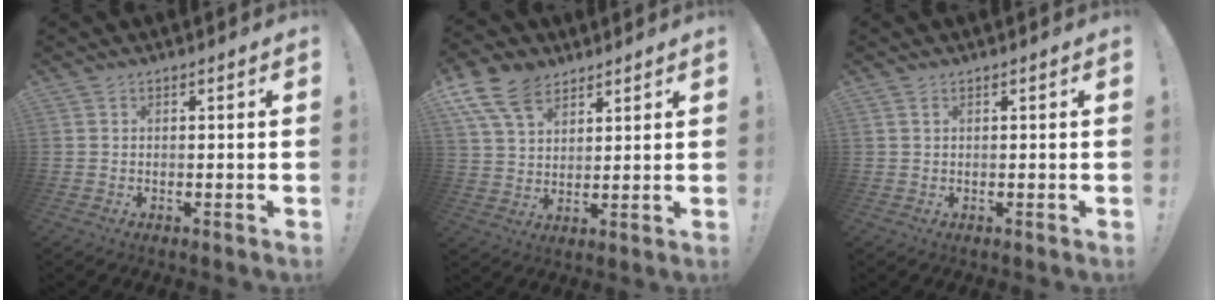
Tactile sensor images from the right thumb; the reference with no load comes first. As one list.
[{"total": 12.9, "force": [7.9, 7.9, 6.4], "torque": [-0.115, -0.034, 0.155]}, {"total": 0.7, "force": [0.3, 0.2, 0.6], "torque": [-0.016, 0.003, 0.006]}]